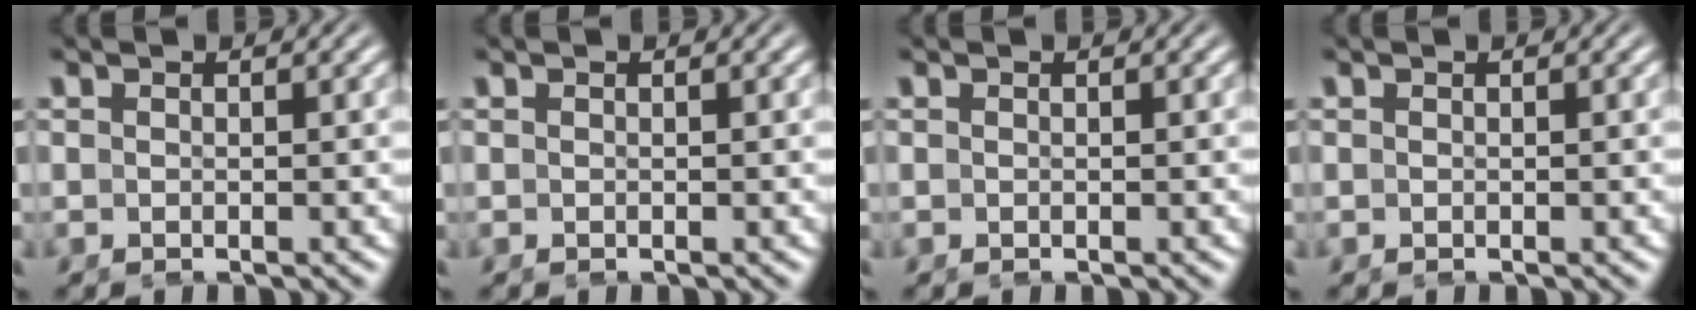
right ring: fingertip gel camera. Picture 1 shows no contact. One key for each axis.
{"total": 0.0}
{"total": 0.0}
{"total": 0.0}